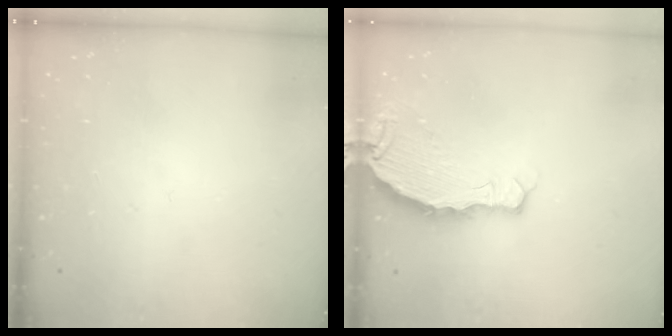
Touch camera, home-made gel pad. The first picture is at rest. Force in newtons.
{"total": 5.6, "press": 5.6, "slide": 0.2}